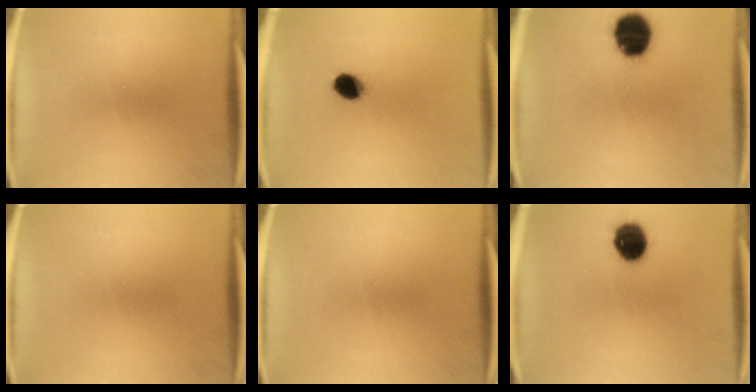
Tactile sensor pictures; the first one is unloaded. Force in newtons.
{"total": 5.5}
{"total": 12.5}
{"total": 0.0}
{"total": 0.0}
{"total": 9.4}